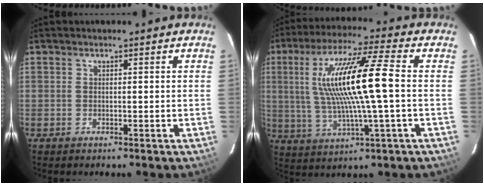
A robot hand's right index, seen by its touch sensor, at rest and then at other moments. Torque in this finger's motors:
{"motor_torque": [0.78, 0.04, 1.05, 0.21]}